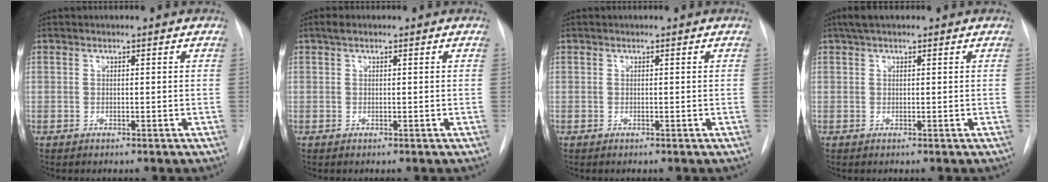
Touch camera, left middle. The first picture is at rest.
{"total": 1.1, "force": [0.7, 0.5, 0.6], "torque": [-0.015, 0.016, 0.012]}
{"total": 0.0}
{"total": 3.1, "force": [2.2, 1.1, 1.8], "torque": [-0.037, 0.023, 0.040]}